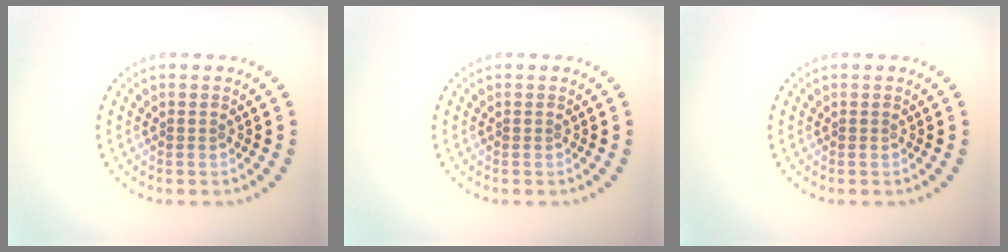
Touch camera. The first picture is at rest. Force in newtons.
{"total": 0.0}
{"total": 0.0}